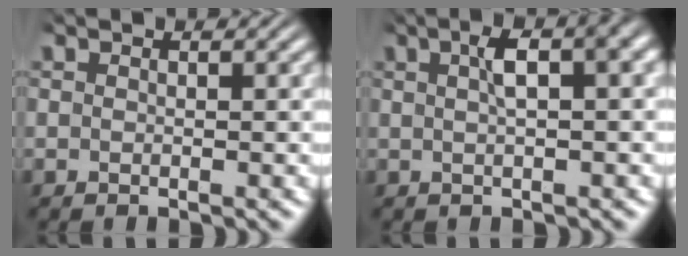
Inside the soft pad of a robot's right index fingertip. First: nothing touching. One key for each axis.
{"total": 2.9, "fx": 0.6, "fy": 0.0, "fz": 2.8, "tx": -0.041, "ty": 0.017, "tz": 0.007}